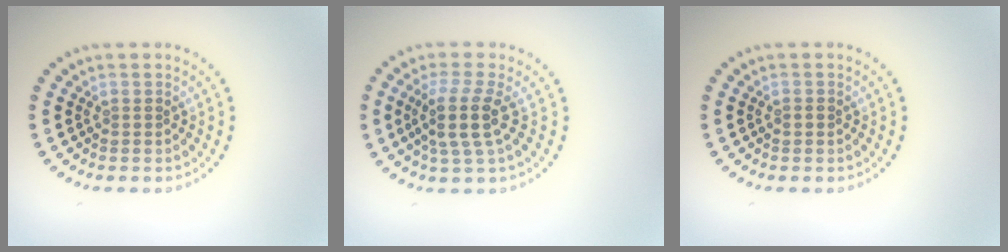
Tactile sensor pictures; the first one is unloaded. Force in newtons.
{"total": 3.7, "press": 2.9, "slide": 2.3}
{"total": 0.7, "press": 0.7, "slide": 0.1}